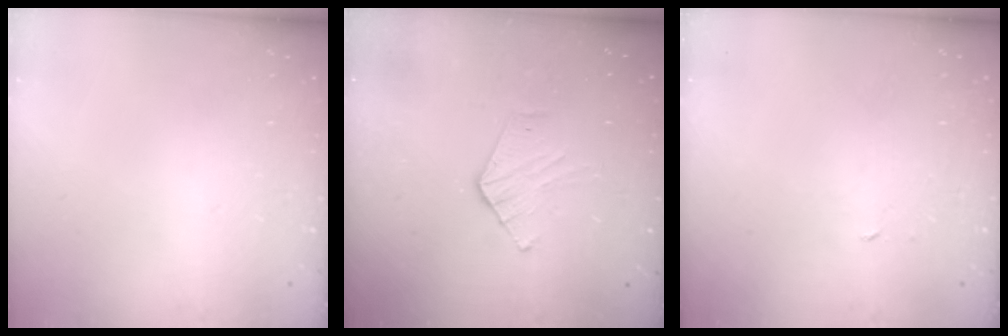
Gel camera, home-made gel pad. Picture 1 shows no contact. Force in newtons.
{"total": 4.6, "press": 4.6, "slide": 0.4}
{"total": 1.8, "press": 1.8, "slide": 0.1}